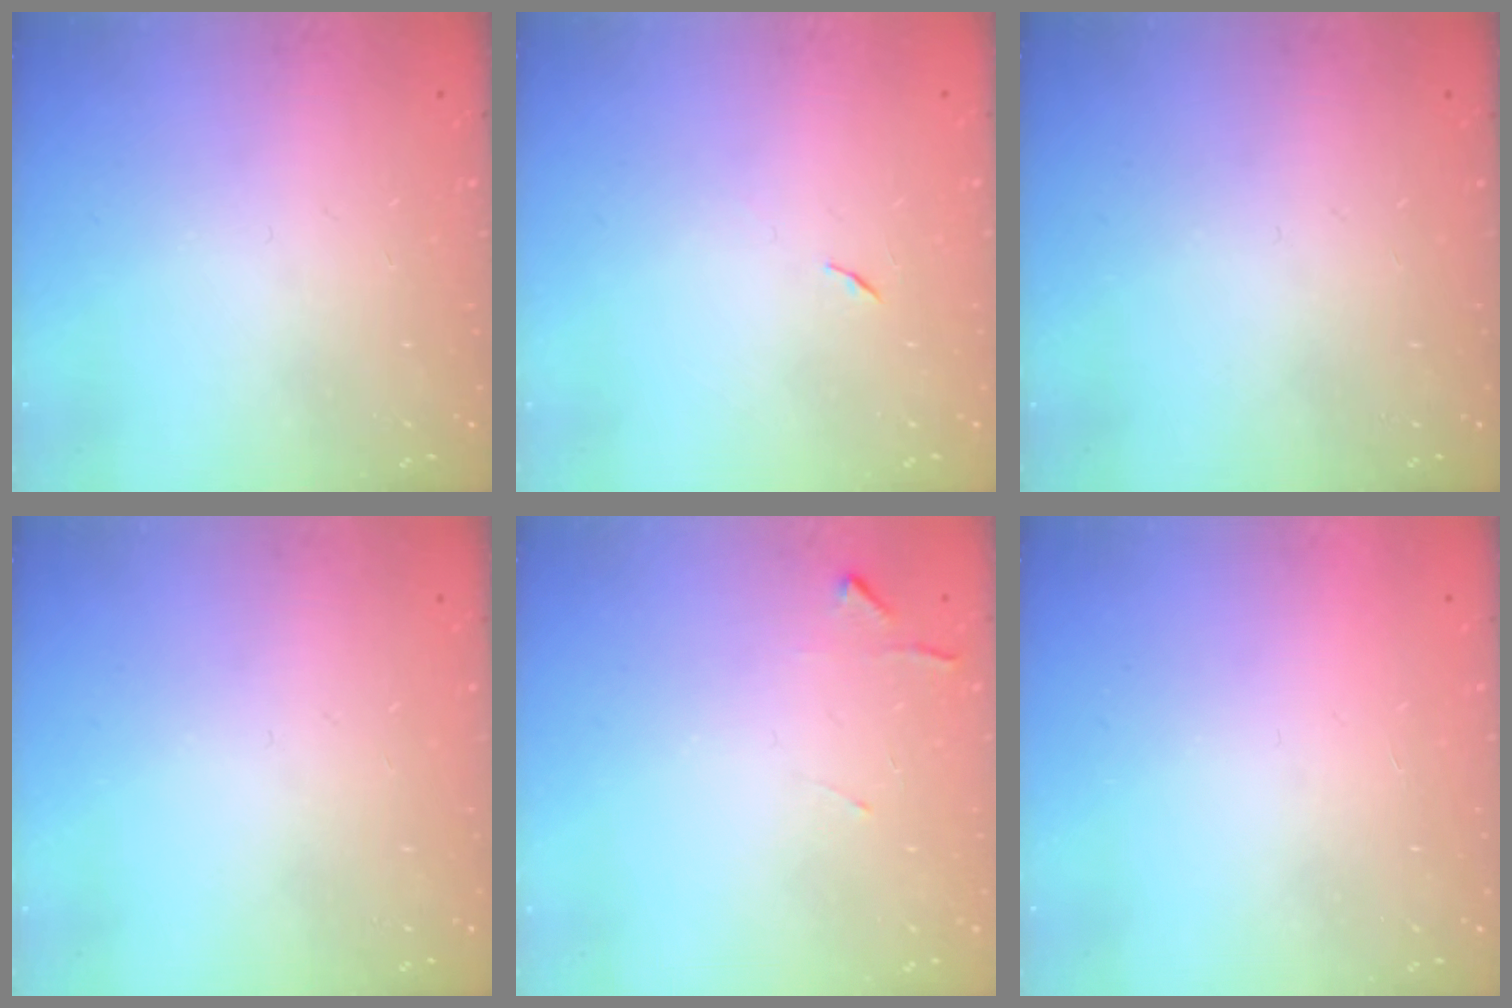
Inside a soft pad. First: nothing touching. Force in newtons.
{"total": 5.3, "press": 4.8, "slide": 2.2}
{"total": 0.0}
{"total": 0.0}
{"total": 4.7, "press": 4.6, "slide": 0.6}
{"total": 1.7, "press": 1.6, "slide": 0.1}